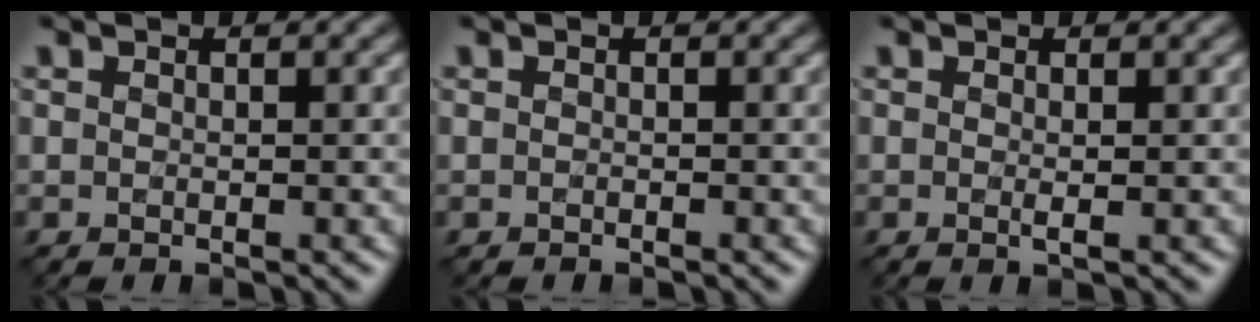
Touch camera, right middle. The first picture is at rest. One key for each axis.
{"total": 0.0}
{"total": 0.6, "fx": 0.1, "fy": 0.0, "fz": 0.6, "tx": -0.012, "ty": -0.001, "tz": 0.000}